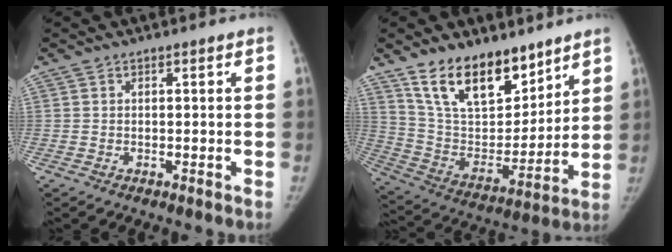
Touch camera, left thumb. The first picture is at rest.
{"total": 18.9, "force": [13.1, 9.5, 9.9], "torque": [-0.118, -0.073, 0.240]}